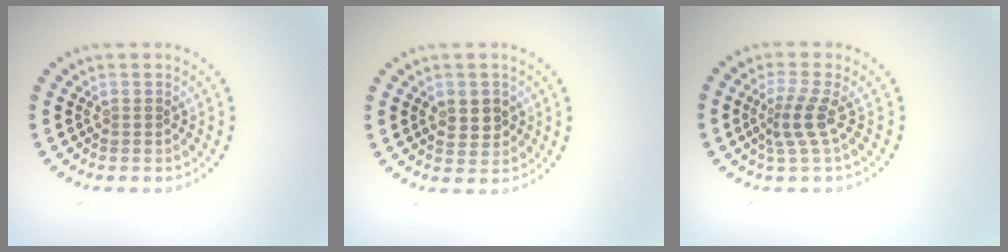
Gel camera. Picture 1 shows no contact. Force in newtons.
{"total": 2.5, "press": 2.4, "slide": 0.5}
{"total": 2.6, "press": 1.7, "slide": 1.9}